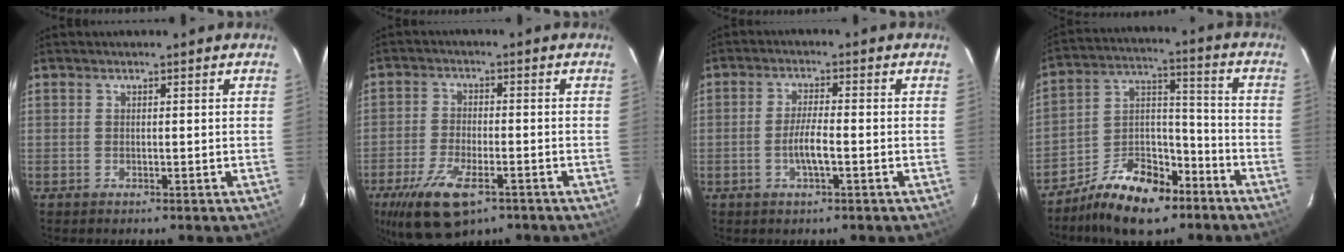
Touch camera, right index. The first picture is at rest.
{"total": 12.2, "force": [-7.1, 5.1, 8.5], "torque": [-0.190, -0.028, -0.126]}
{"total": 4.5, "force": [-1.5, 0.6, 4.2], "torque": [-0.082, -0.001, -0.027]}
{"total": 15.0, "force": [-10.1, 7.4, 8.2], "torque": [-0.155, 0.026, -0.169]}